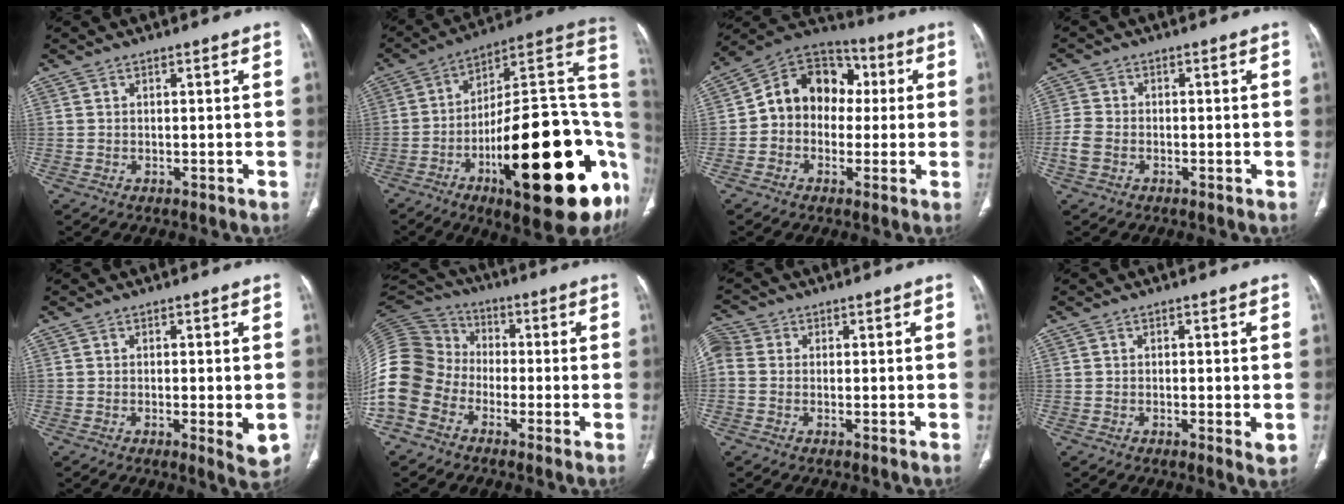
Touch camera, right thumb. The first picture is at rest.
{"total": 34.9, "force": [-9.6, 11.6, 31.5], "torque": [-0.362, 0.036, -0.139]}
{"total": 13.5, "force": [0.7, 11.1, 7.7], "torque": [-0.079, 0.041, -0.003]}
{"total": 4.2, "force": [-1.5, 3.1, 2.5], "torque": [-0.059, 0.006, -0.032]}
{"total": 5.0, "force": [-1.2, 1.5, 4.6], "torque": [-0.059, -0.012, -0.016]}
{"total": 19.4, "force": [-6.3, 15.7, 9.5], "torque": [-0.231, 0.065, -0.128]}
{"total": 4.1, "force": [0.1, 3.4, 2.3], "torque": [-0.058, 0.010, -0.008]}
{"total": 2.6, "force": [-0.4, 0.7, 2.5], "torque": [-0.040, -0.009, -0.009]}